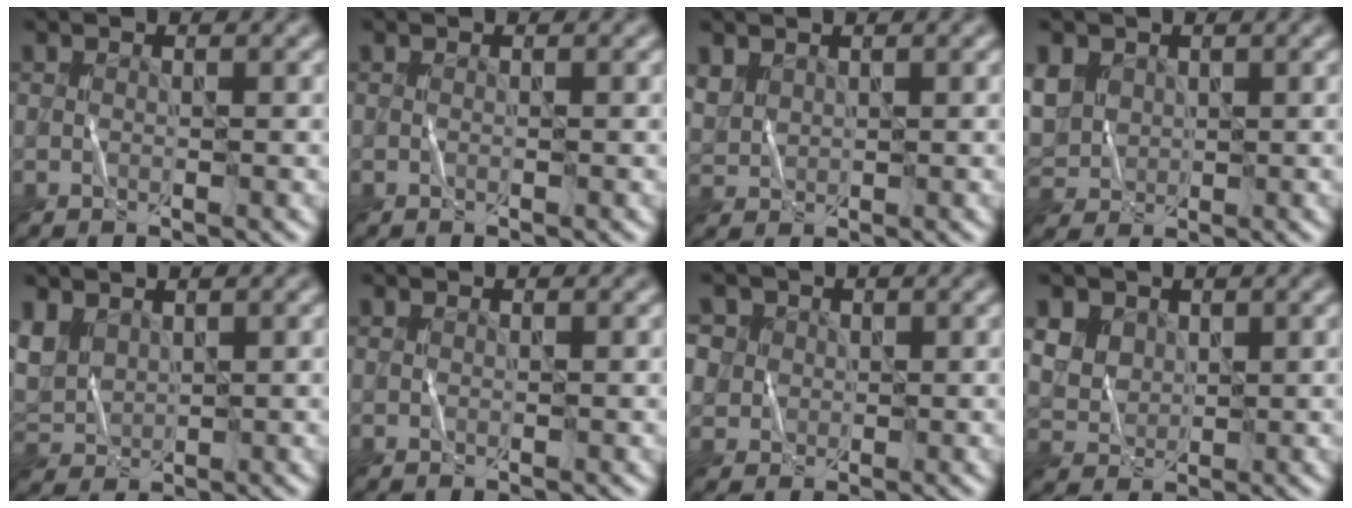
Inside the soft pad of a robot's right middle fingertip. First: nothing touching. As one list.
[{"total": 0.0}, {"total": 1.4, "force": [1.1, 0.9, 0.0], "torque": [-0.014, 0.000, 0.027]}, {"total": 4.0, "force": [1.5, 3.4, 1.3], "torque": [-0.072, 0.008, 0.035]}, {"total": 2.7, "force": [1.7, 2.0, 0.9], "torque": [-0.041, 0.002, 0.038]}, {"total": 0.0}, {"total": 4.3, "force": [2.0, 3.7, 0.9], "torque": [-0.039, 0.016, 0.023]}, {"total": 6.2, "force": [3.3, 4.7, 2.3], "torque": [-0.083, 0.020, 0.058]}]